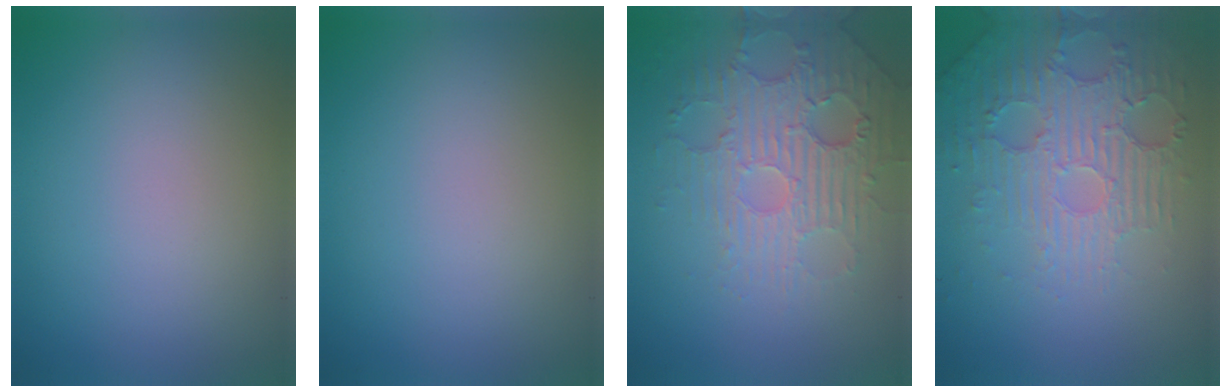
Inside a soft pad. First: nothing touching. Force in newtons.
{"total": 0.0}
{"total": 4.1, "press": 3.8, "slide": 1.7}
{"total": 6.1, "press": 3.8, "slide": 4.8}